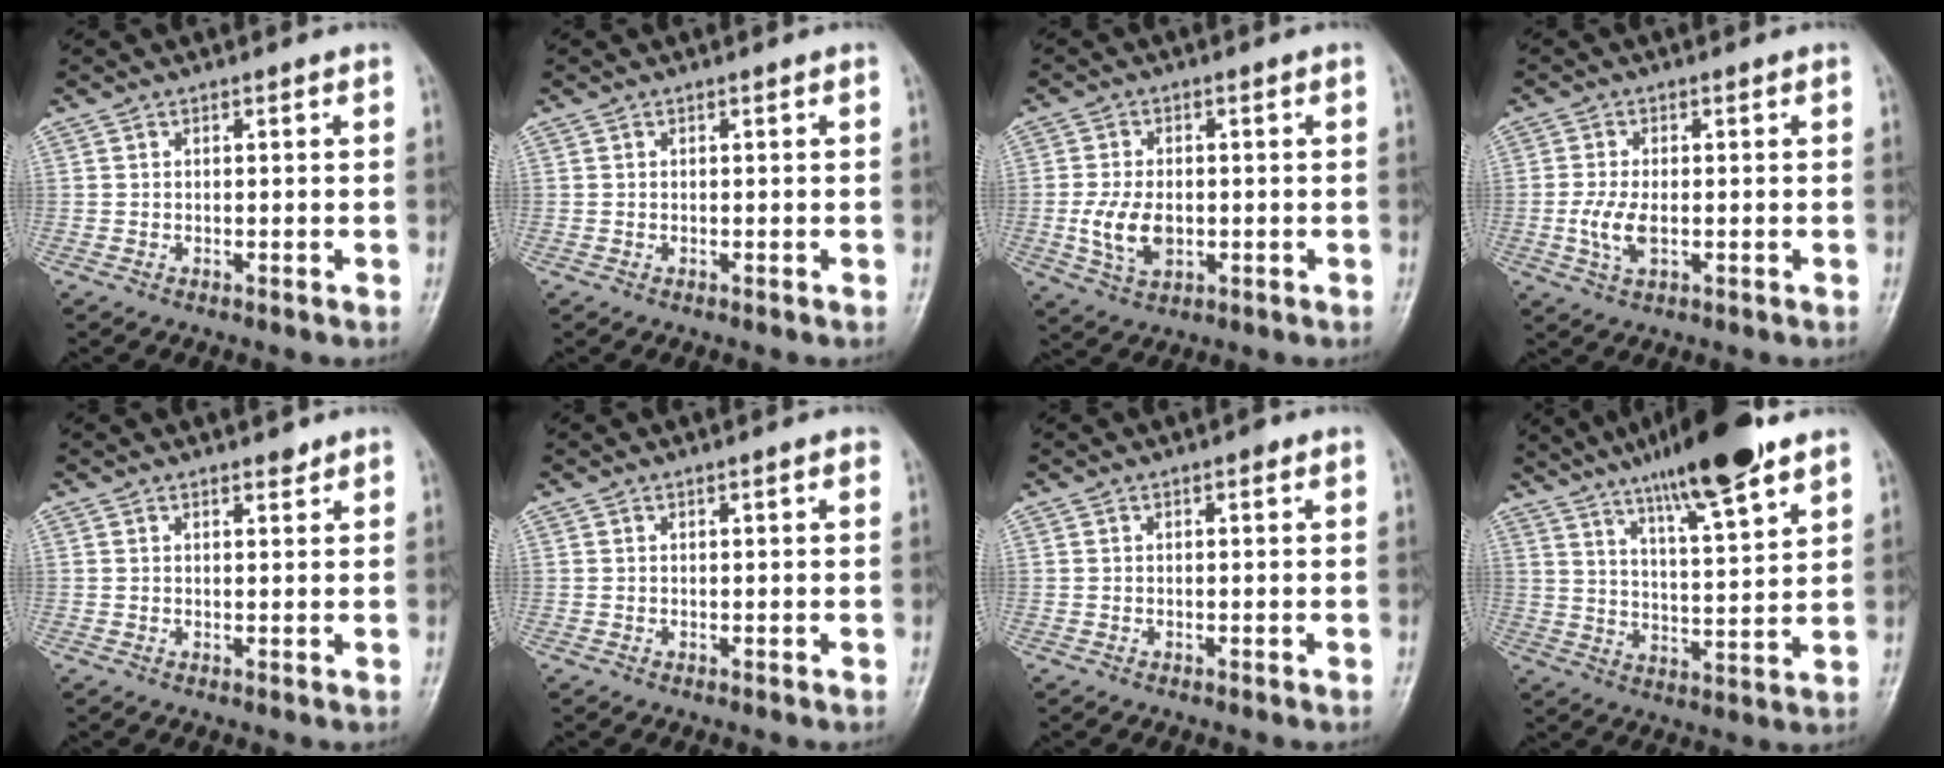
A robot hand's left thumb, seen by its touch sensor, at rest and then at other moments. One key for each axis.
{"total": 0.0}
{"total": 7.2, "fx": -0.9, "fy": 4.5, "fz": 5.5, "tx": -0.104, "ty": -0.004, "tz": -0.013}
{"total": 4.8, "fx": -0.7, "fy": 2.3, "fz": 4.1, "tx": -0.094, "ty": -0.002, "tz": -0.014}
{"total": 1.4, "fx": 1.2, "fy": 0.5, "fz": 0.5, "tx": -0.003, "ty": -0.009, "tz": 0.016}
{"total": 1.1, "fx": 0.5, "fy": 0.2, "fz": 0.9, "tx": -0.013, "ty": 0.002, "tz": 0.005}
{"total": 0.9, "fx": 0.4, "fy": 0.3, "fz": 0.7, "tx": -0.008, "ty": 0.002, "tz": 0.001}
{"total": 16.1, "fx": 11.2, "fy": 2.2, "fz": 11.5, "tx": -0.176, "ty": -0.049, "tz": 0.184}